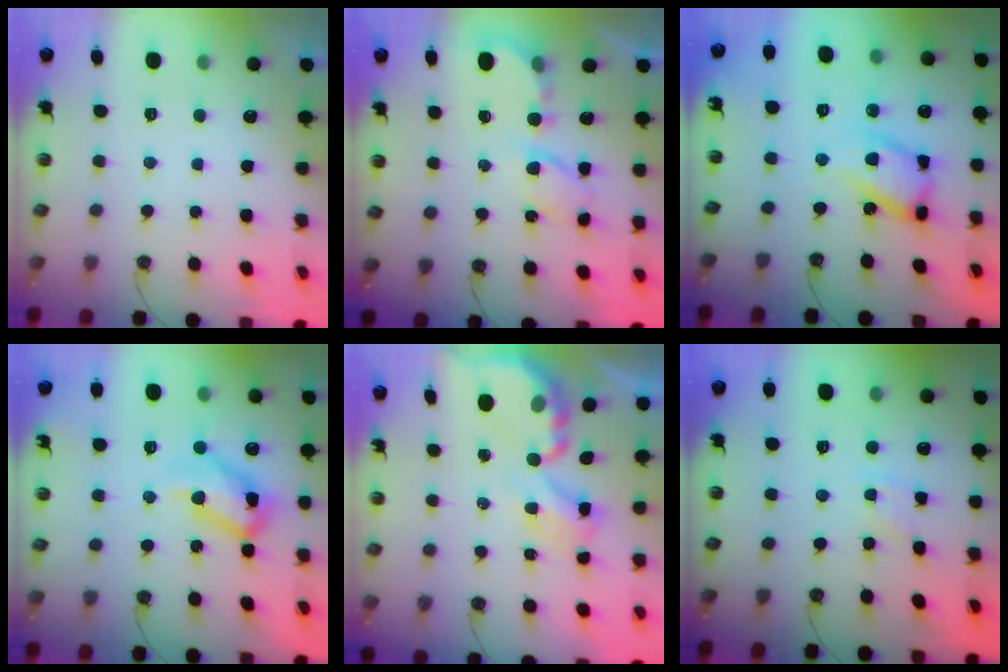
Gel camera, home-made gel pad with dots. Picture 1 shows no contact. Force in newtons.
{"total": 6.0, "press": 6.0, "slide": 0.2}
{"total": 16.1, "press": 16.0, "slide": 1.4}
{"total": 16.4, "press": 16.4, "slide": 1.5}
{"total": 6.3, "press": 6.3, "slide": 0.4}
{"total": 3.5, "press": 3.5, "slide": 0.4}